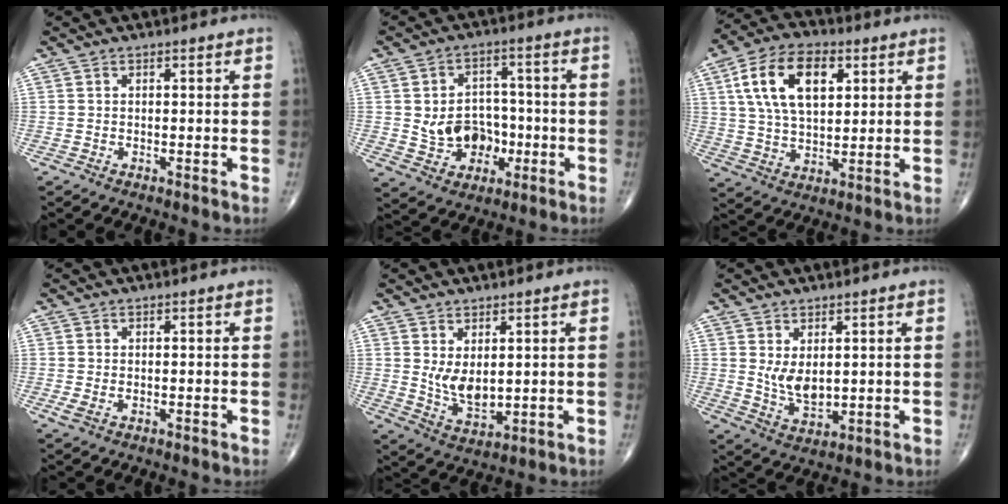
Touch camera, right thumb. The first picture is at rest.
{"total": 10.4, "force": [-1.4, 8.6, 5.7], "torque": [-0.048, 0.022, -0.015]}
{"total": 15.3, "force": [5.1, 8.7, 11.6], "torque": [-0.196, -0.002, 0.093]}
{"total": 1.7, "force": [-0.4, 1.1, 1.3], "torque": [-0.032, -0.002, -0.006]}
{"total": 6.7, "force": [1.4, 3.6, 5.4], "torque": [-0.084, -0.026, 0.041]}
{"total": 6.1, "force": [1.3, 3.4, 4.9], "torque": [-0.074, -0.021, 0.038]}